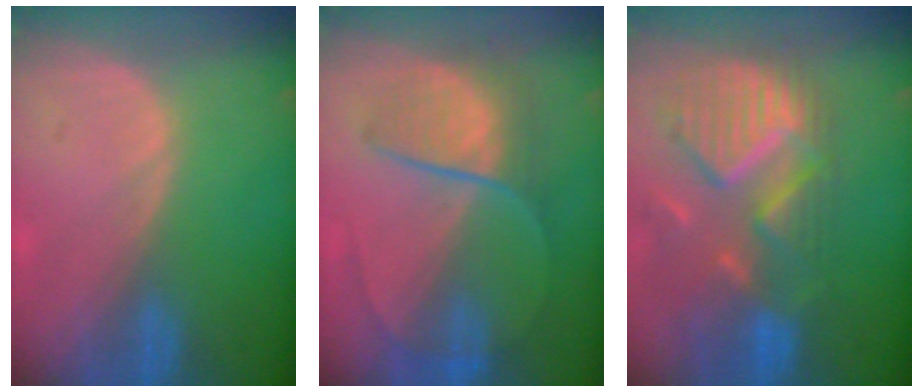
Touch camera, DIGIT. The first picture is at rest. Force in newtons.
{"total": 7.3, "press": 6.8, "slide": 2.6}
{"total": 11.7, "press": 10.3, "slide": 5.6}